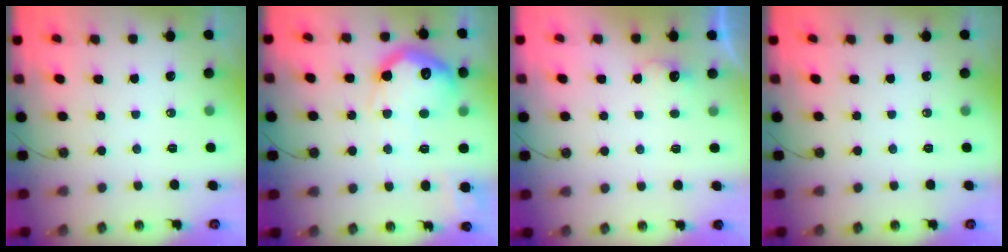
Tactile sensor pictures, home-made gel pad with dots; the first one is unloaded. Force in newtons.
{"total": 22.5, "press": 22.4, "slide": 1.7}
{"total": 5.1, "press": 5.0, "slide": 0.9}
{"total": 0.0}